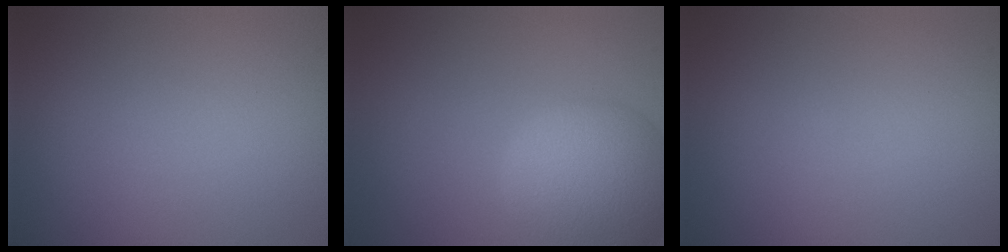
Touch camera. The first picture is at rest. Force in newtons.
{"total": 8.0, "press": 7.9, "slide": 0.5}
{"total": 0.0}